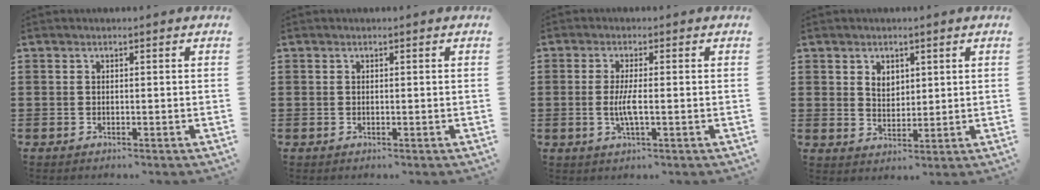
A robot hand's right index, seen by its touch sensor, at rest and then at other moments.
{"total": 0.0}
{"total": 3.6, "force": [-0.5, 0.3, 3.6], "torque": [-0.078, -0.011, -0.014]}
{"total": 2.7, "force": [1.6, 2.0, 1.0], "torque": [-0.017, 0.005, 0.027]}